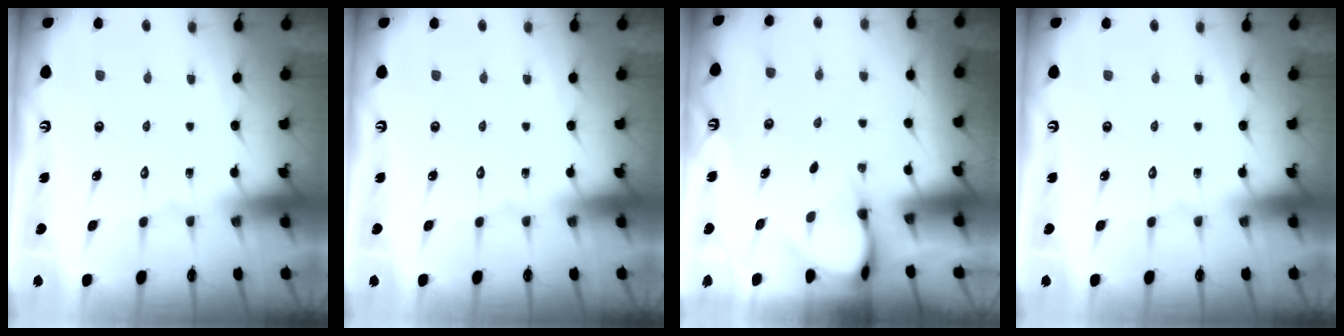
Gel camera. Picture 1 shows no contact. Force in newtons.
{"total": 0.0}
{"total": 4.0, "press": 4.0, "slide": 0.3}
{"total": 0.0}